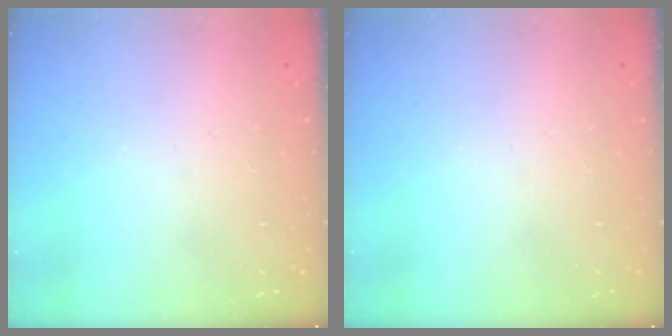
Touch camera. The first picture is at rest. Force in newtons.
{"total": 0.0}